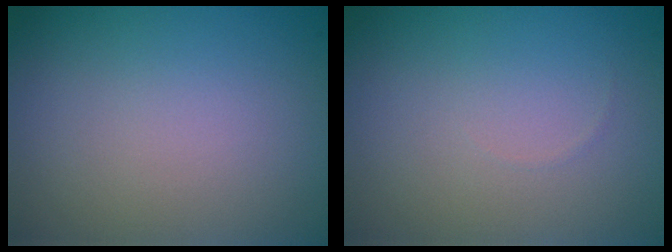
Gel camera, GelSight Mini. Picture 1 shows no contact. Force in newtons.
{"total": 0.0}